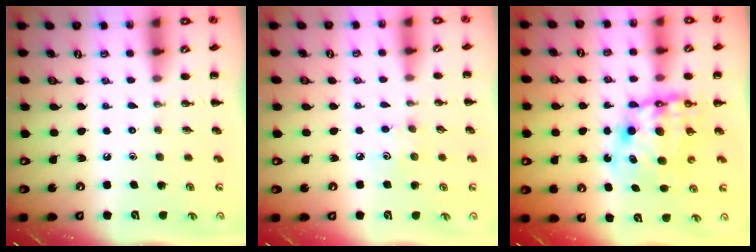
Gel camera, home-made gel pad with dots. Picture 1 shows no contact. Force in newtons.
{"total": 3.7, "press": 3.6, "slide": 0.9}
{"total": 10.1, "press": 9.7, "slide": 2.6}